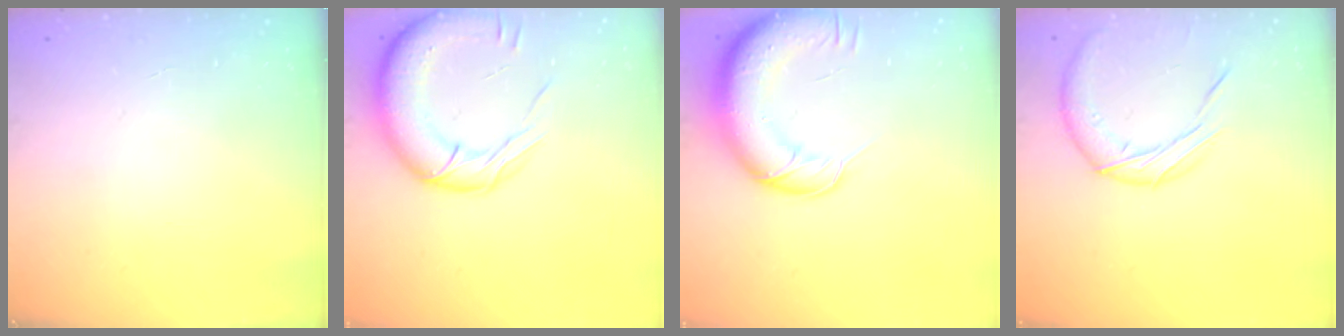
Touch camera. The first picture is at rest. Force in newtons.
{"total": 16.5, "press": 16.1, "slide": 3.4}
{"total": 16.3, "press": 15.9, "slide": 3.8}
{"total": 9.8, "press": 9.8, "slide": 1.0}